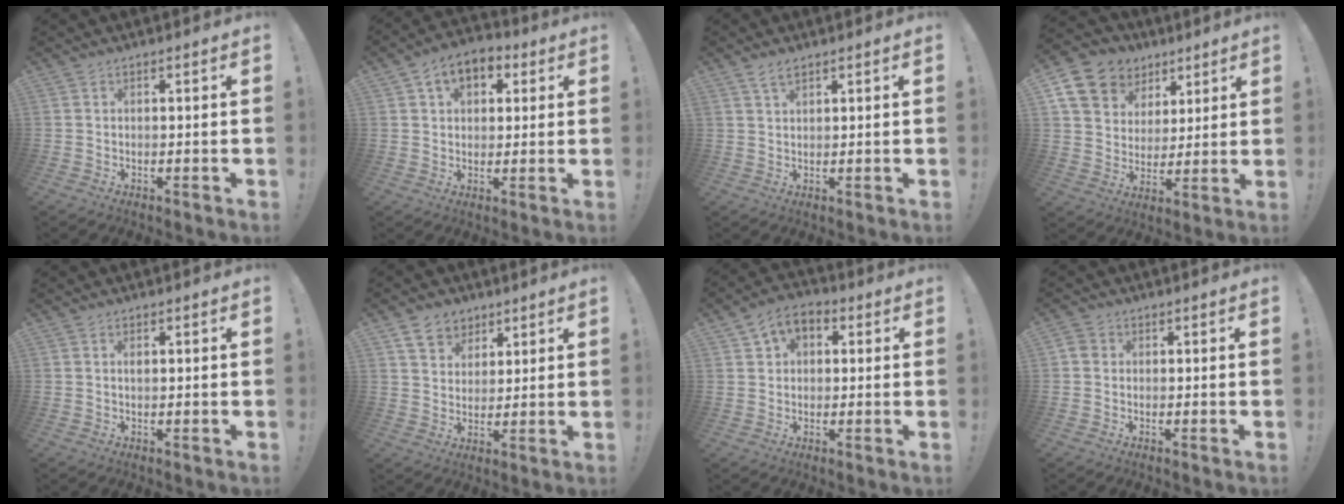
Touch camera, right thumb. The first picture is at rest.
{"total": 8.7, "force": [3.5, 6.0, 5.1], "torque": [-0.079, -0.002, 0.067]}
{"total": 3.0, "force": [2.1, 1.1, 1.8], "torque": [-0.030, -0.007, 0.037]}
{"total": 13.6, "force": [7.4, 10.4, 4.8], "torque": [-0.077, -0.043, 0.153]}
{"total": 0.9, "force": [0.3, 0.5, 0.6], "torque": [-0.007, 0.000, 0.003]}
{"total": 8.1, "force": [5.1, 6.0, 2.0], "torque": [-0.026, -0.032, 0.101]}
{"total": 6.7, "force": [2.7, 5.1, 3.3], "torque": [-0.052, -0.004, 0.053]}
{"total": 2.6, "force": [0.2, 2.4, 1.1], "torque": [-0.015, 0.008, 0.005]}